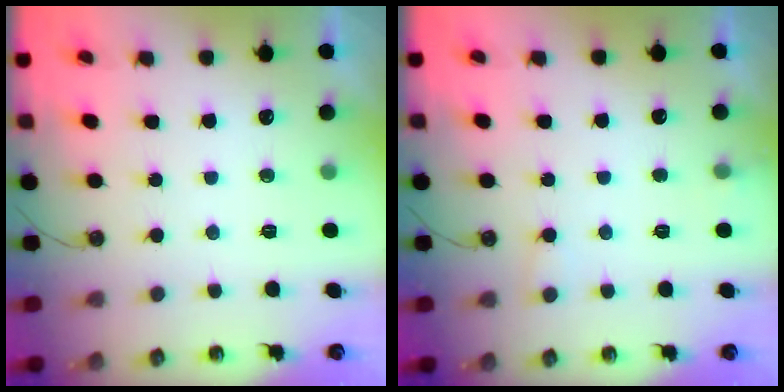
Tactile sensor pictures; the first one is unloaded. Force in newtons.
{"total": 6.3, "press": 6.3, "slide": 0.4}